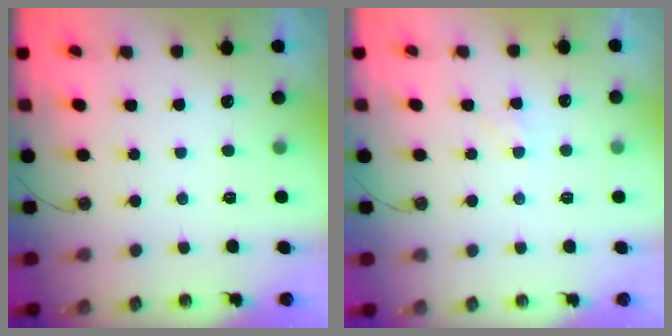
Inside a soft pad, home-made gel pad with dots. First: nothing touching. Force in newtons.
{"total": 5.6, "press": 5.6, "slide": 0.7}